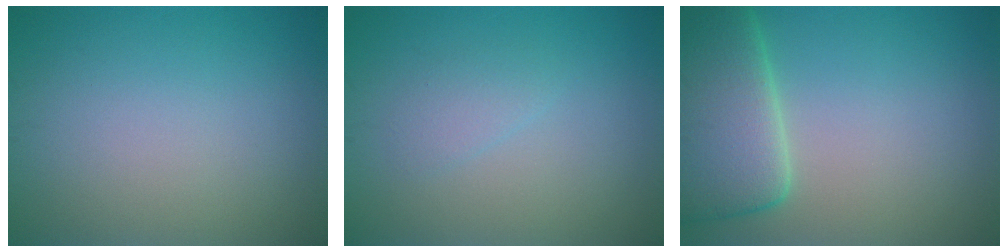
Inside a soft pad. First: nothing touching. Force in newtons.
{"total": 1.3, "press": 1.3, "slide": 0.2}
{"total": 7.7, "press": 7.7, "slide": 0.9}